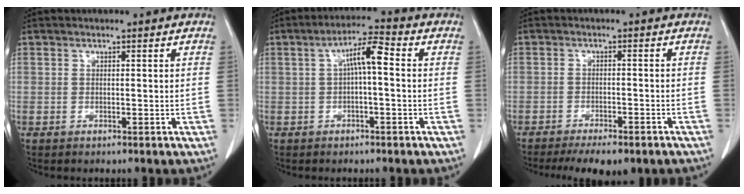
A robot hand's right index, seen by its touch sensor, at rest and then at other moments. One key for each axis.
{"total": 5.4, "fx": 0.5, "fy": 1.0, "fz": 5.3, "tx": -0.092, "ty": 0.022, "tz": 0.007}
{"total": 8.1, "fx": -6.3, "fy": 2.5, "fz": 4.4, "tx": -0.055, "ty": -0.006, "tz": -0.088}